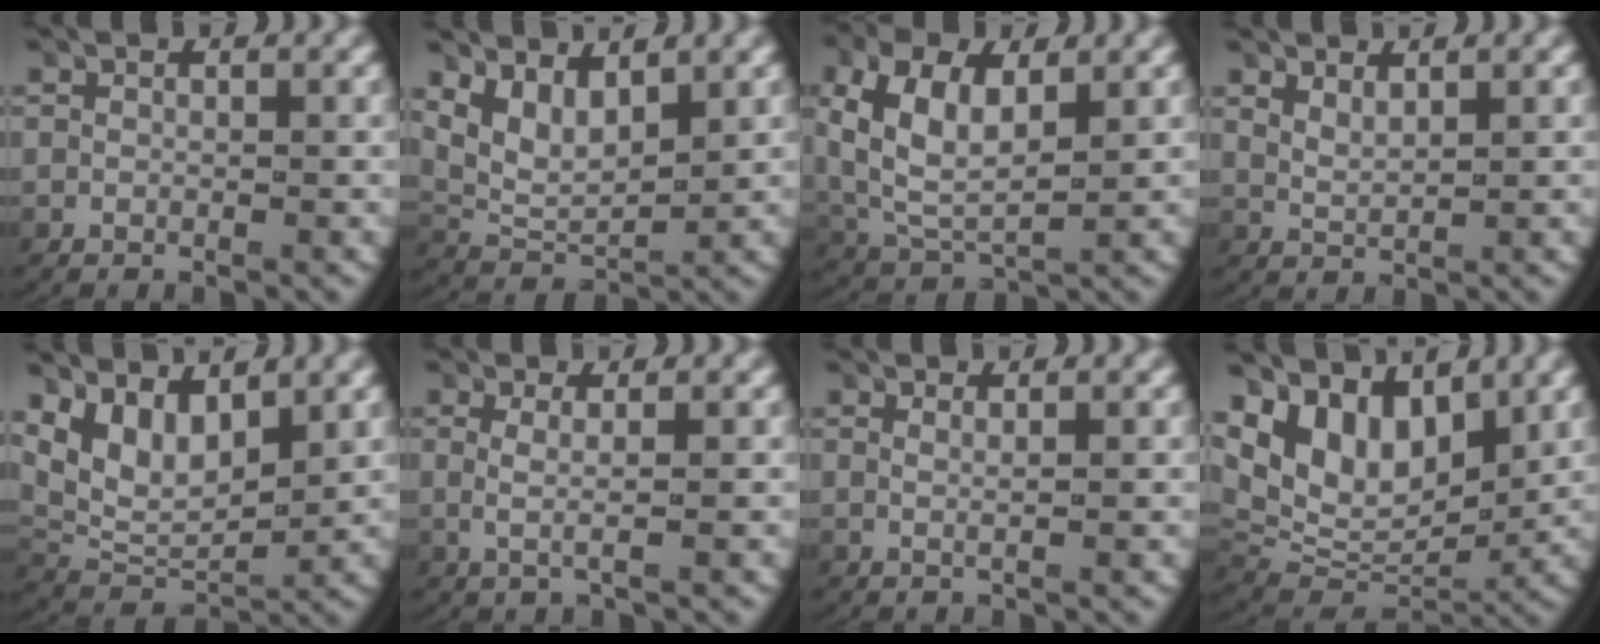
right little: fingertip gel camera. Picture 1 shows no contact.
{"total": 6.3, "force": [1.7, 4.5, 4.1], "torque": [-0.100, -0.013, 0.034]}
{"total": 7.0, "force": [1.0, 5.0, 4.8], "torque": [-0.138, -0.033, 0.035]}
{"total": 1.5, "force": [1.2, 0.2, 0.9], "torque": [-0.028, -0.007, 0.032]}
{"total": 7.7, "force": [1.7, 5.5, 5.0], "torque": [-0.111, -0.012, 0.035]}
{"total": 2.1, "force": [0.3, 0.2, 2.1], "torque": [-0.052, -0.008, 0.011]}
{"total": 1.1, "force": [0.5, -0.5, 0.8], "torque": [-0.022, -0.008, 0.015]}
{"total": 10.5, "force": [1.6, 7.9, 6.8], "torque": [-0.162, -0.043, 0.045]}